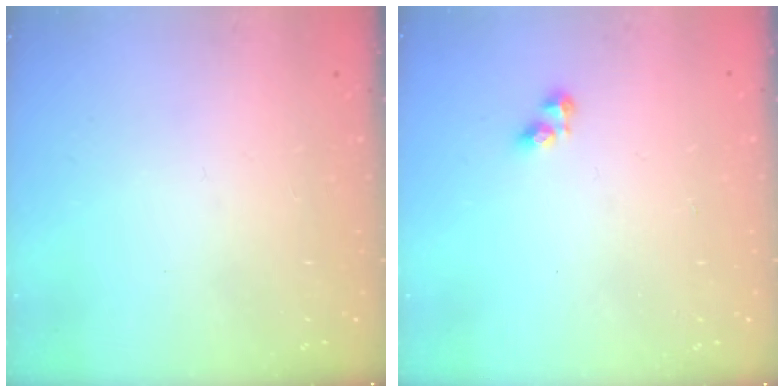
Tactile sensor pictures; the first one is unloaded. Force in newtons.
{"total": 2.8, "press": 2.8, "slide": 0.4}